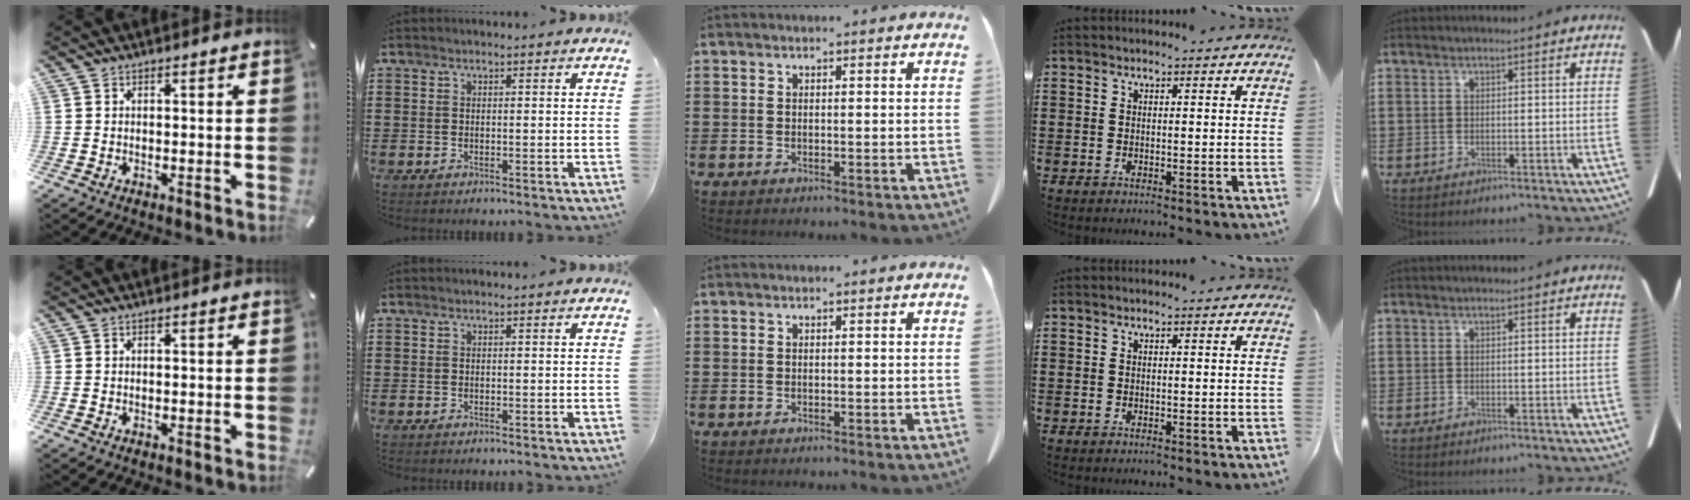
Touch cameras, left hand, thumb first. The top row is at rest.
{}